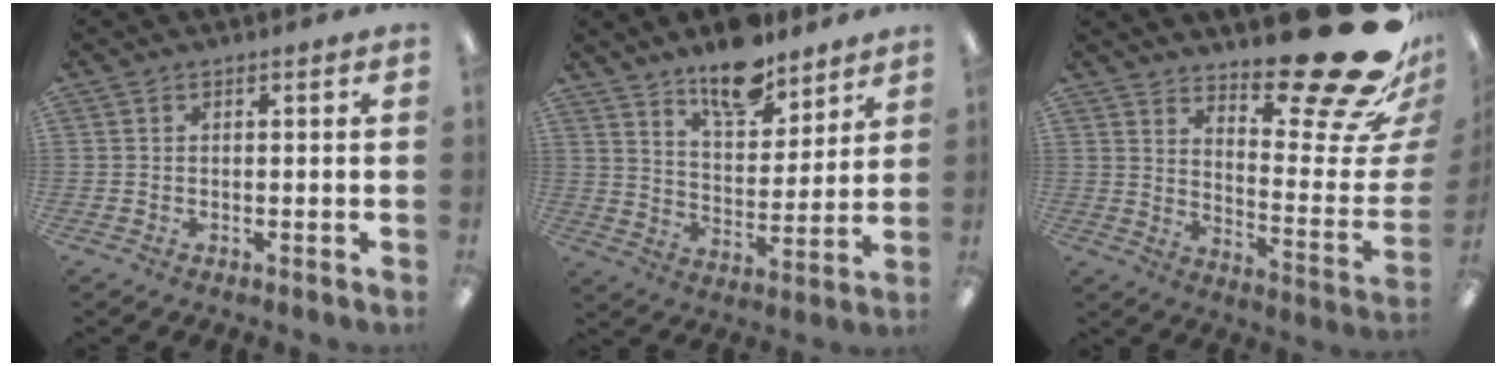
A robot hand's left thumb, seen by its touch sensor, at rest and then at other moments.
{"total": 12.5, "force": [10.3, 4.7, 5.1], "torque": [-0.068, -0.070, 0.185]}
{"total": 23.9, "force": [17.7, 5.8, 14.9], "torque": [-0.168, -0.146, 0.282]}